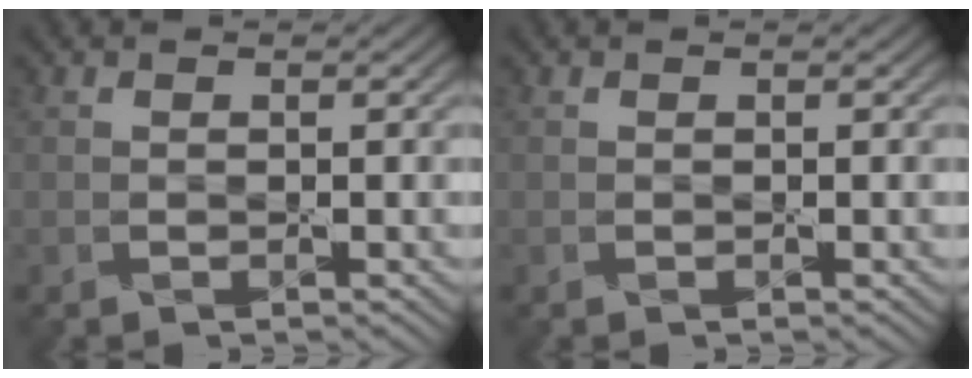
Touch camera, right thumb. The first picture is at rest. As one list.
[{"total": 0.0}]